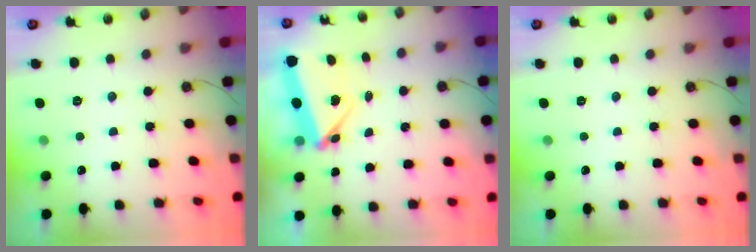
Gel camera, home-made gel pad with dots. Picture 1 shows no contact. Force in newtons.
{"total": 5.7, "press": 5.7, "slide": 0.3}
{"total": 0.0}